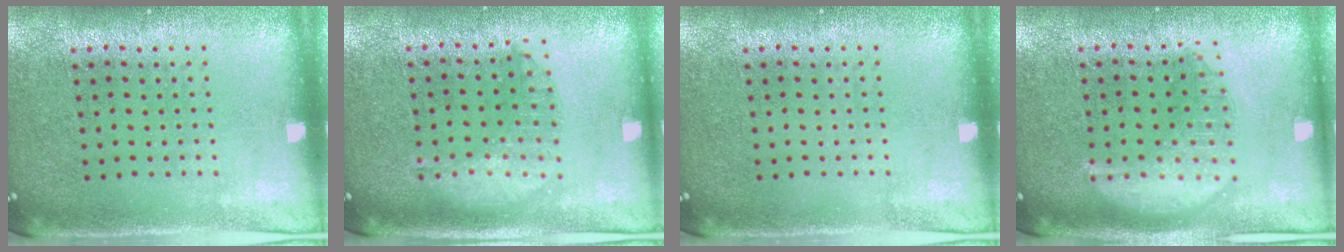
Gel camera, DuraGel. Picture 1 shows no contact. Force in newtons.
{"total": 1.4, "press": 1.3, "slide": 0.4}
{"total": 0.0}
{"total": 2.1, "press": 2.1, "slide": 0.1}